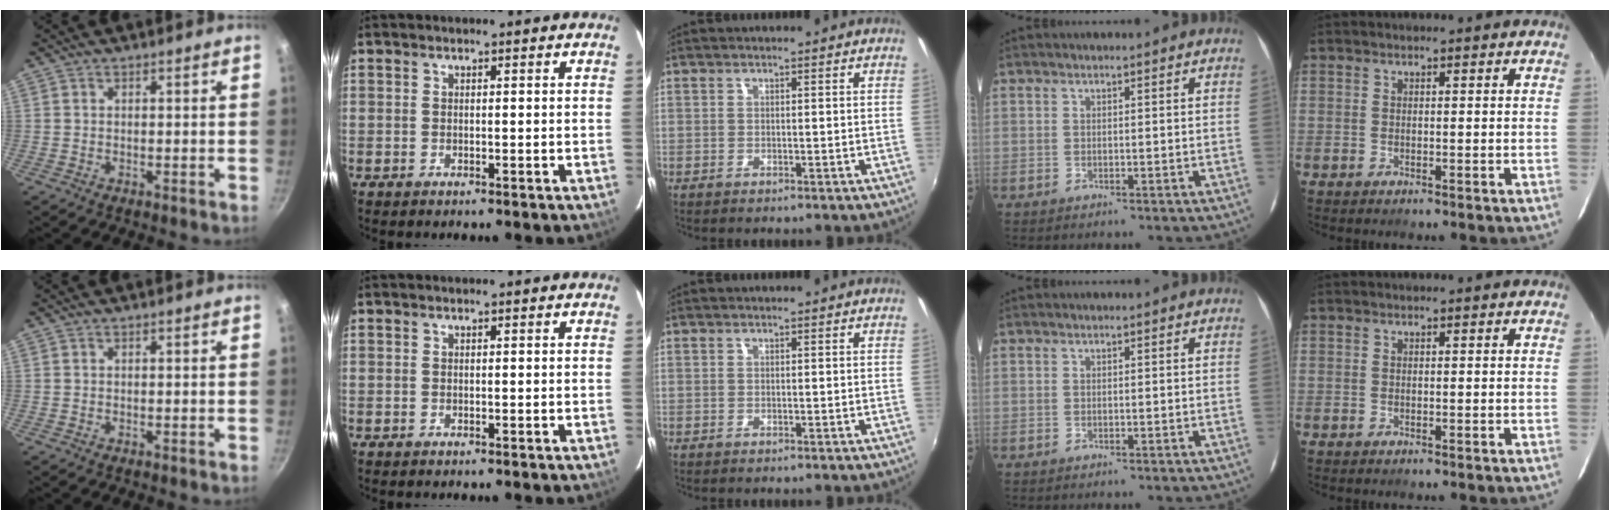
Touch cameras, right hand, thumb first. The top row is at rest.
{}